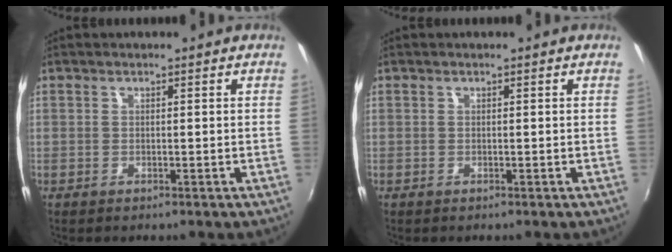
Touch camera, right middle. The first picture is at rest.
{"total": 0.0}